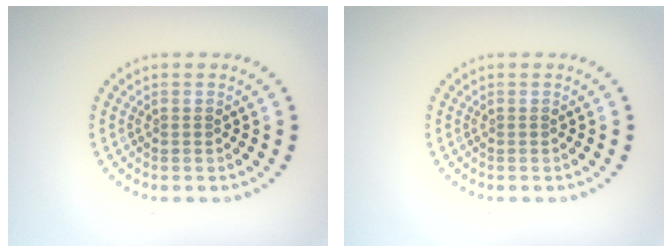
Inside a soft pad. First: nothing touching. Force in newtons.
{"total": 0.0}